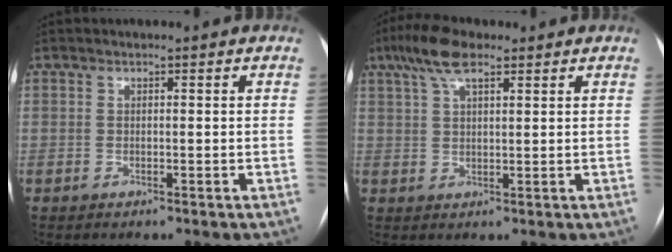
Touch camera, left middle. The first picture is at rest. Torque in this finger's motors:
{"motor_torque": [0.91, -0.73, 0.07, 0.03]}